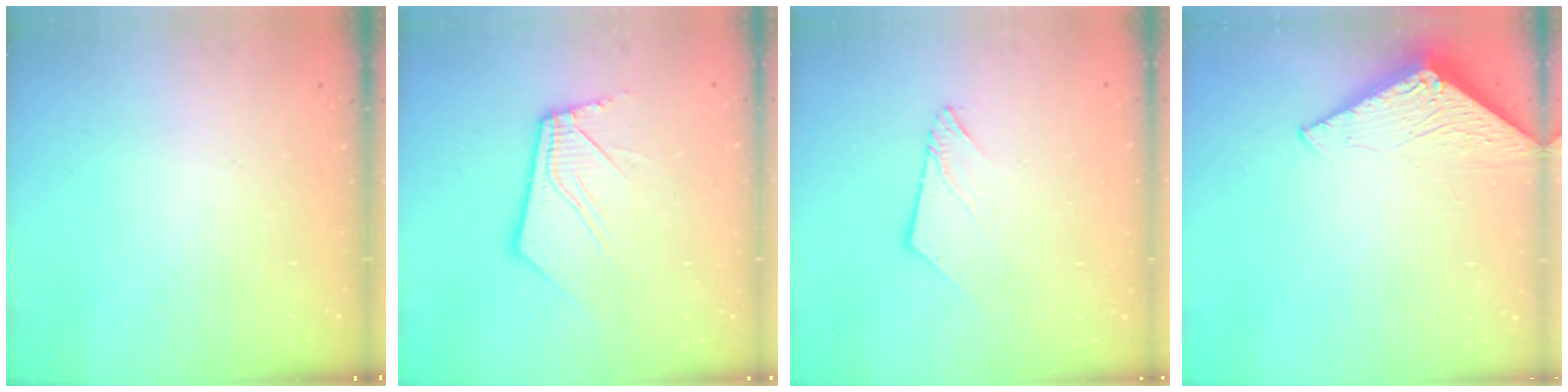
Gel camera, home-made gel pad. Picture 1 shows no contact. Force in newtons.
{"total": 11.1, "press": 11.0, "slide": 1.5}
{"total": 6.2, "press": 6.2, "slide": 0.6}
{"total": 3.1, "press": 3.1, "slide": 0.2}